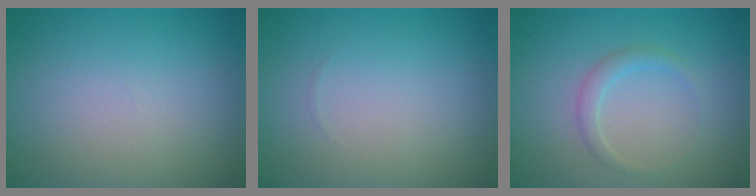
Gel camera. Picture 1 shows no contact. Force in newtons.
{"total": 0.0}
{"total": 1.5, "press": 1.5, "slide": 0.2}